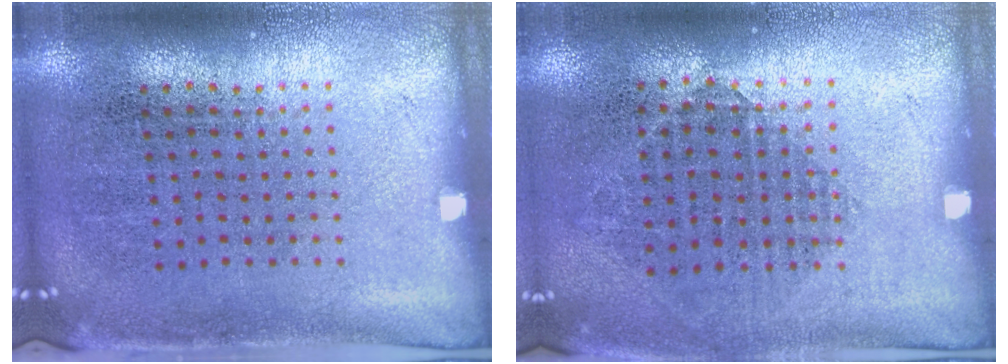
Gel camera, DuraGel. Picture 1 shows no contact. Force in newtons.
{"total": 0.8, "press": 0.8, "slide": 0.3}